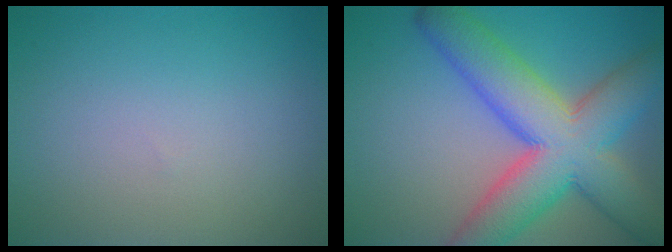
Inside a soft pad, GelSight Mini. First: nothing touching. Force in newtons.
{"total": 11.4, "press": 11.4, "slide": 0.5}